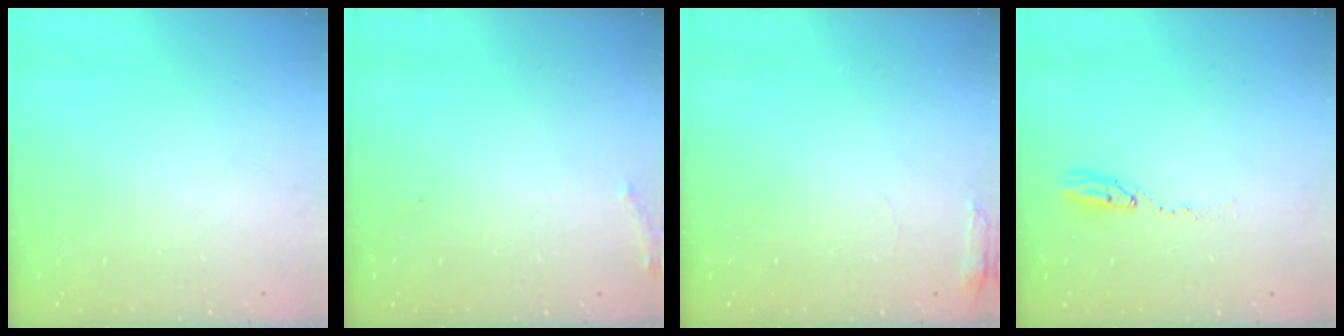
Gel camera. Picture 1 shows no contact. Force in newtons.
{"total": 5.2, "press": 4.9, "slide": 1.8}
{"total": 5.2, "press": 5.0, "slide": 1.3}
{"total": 4.8, "press": 4.7, "slide": 0.4}